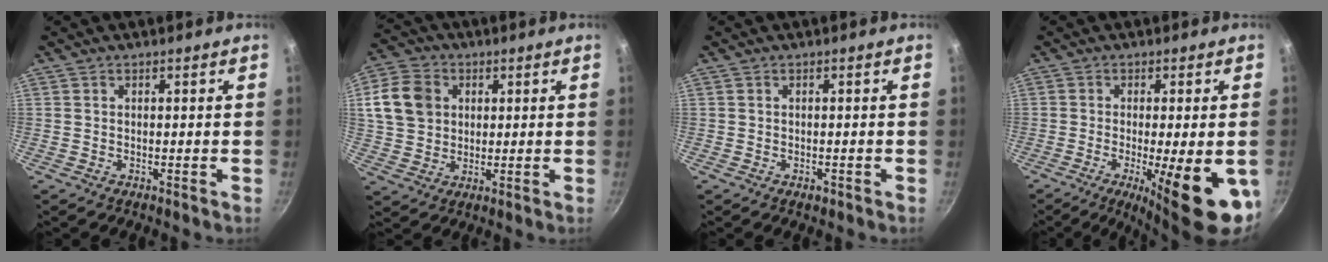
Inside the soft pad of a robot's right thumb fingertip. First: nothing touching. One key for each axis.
{"total": 14.2, "fx": 3.5, "fy": 11.8, "fz": 7.1, "tx": -0.143, "ty": 0.012, "tz": 0.059}
{"total": 1.1, "fx": -0.6, "fy": 0.7, "fz": 0.6, "tx": -0.010, "ty": 0.004, "tz": -0.006}
{"total": 15.2, "fx": -4.8, "fy": 3.8, "fz": 13.9, "tx": -0.182, "ty": -0.008, "tz": -0.059}